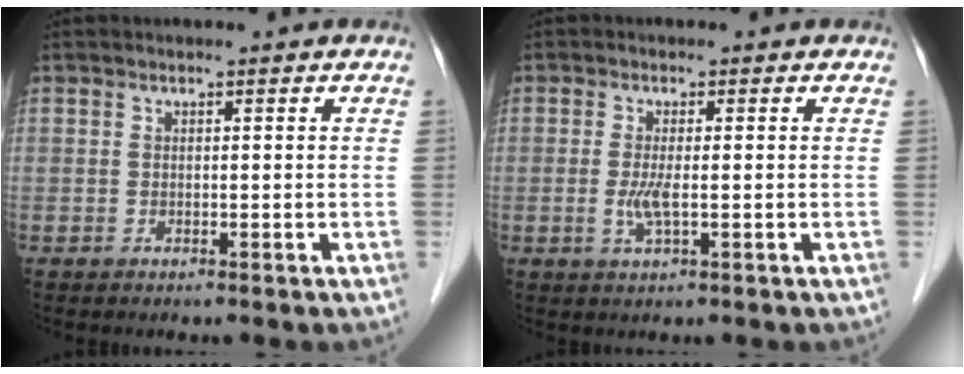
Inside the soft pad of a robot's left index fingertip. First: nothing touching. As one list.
[{"total": 2.7, "force": [-0.4, 0.4, 2.6], "torque": [-0.059, -0.004, -0.007]}]